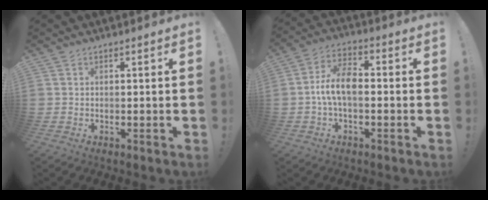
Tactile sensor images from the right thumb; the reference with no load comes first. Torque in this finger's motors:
{"motor_torque": [0.57, -0.10, -0.03, 0.03, 0.06]}